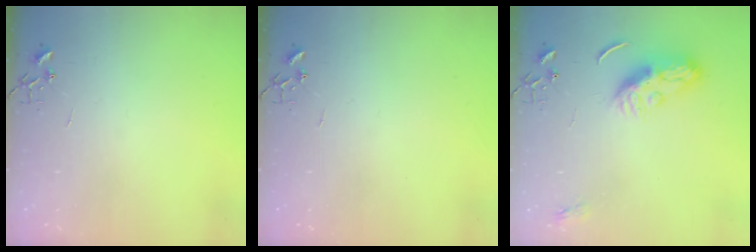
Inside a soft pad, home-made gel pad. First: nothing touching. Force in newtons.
{"total": 0.0}
{"total": 8.8, "press": 8.8, "slide": 0.5}